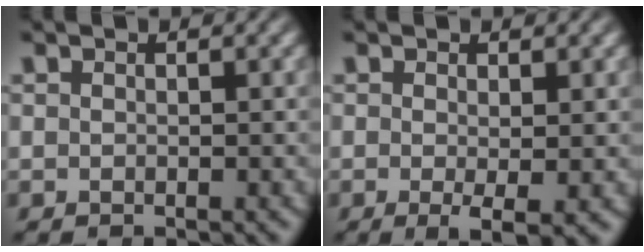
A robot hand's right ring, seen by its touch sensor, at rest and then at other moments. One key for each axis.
{"total": 2.9, "fx": -1.3, "fy": 0.7, "fz": 2.6, "tx": -0.040, "ty": -0.021, "tz": -0.011}